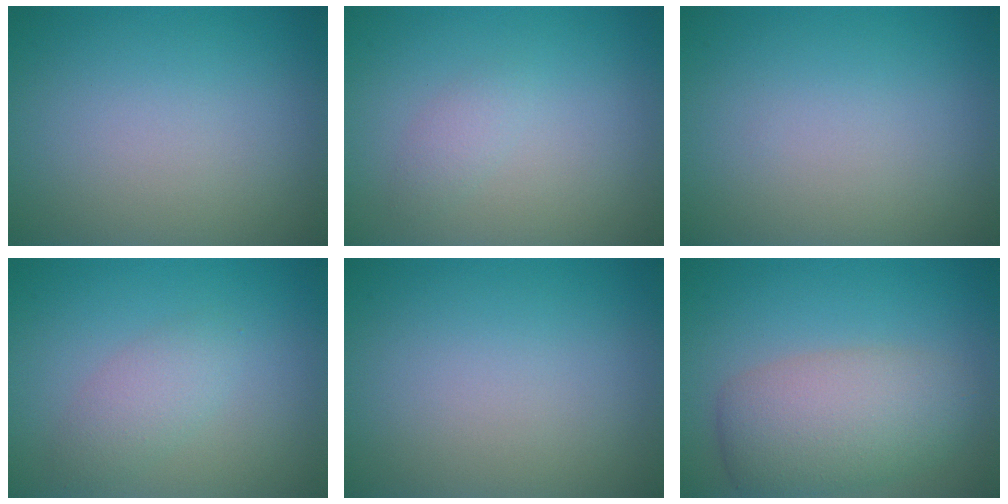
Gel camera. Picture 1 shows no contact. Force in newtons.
{"total": 1.1, "press": 1.1, "slide": 0.0}
{"total": 0.0}
{"total": 2.2, "press": 2.2, "slide": 0.2}
{"total": 0.0}
{"total": 6.0, "press": 6.0, "slide": 0.4}